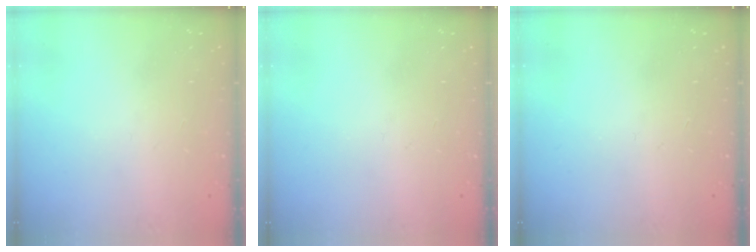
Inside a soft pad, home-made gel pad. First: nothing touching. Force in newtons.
{"total": 0.0}
{"total": 0.0}